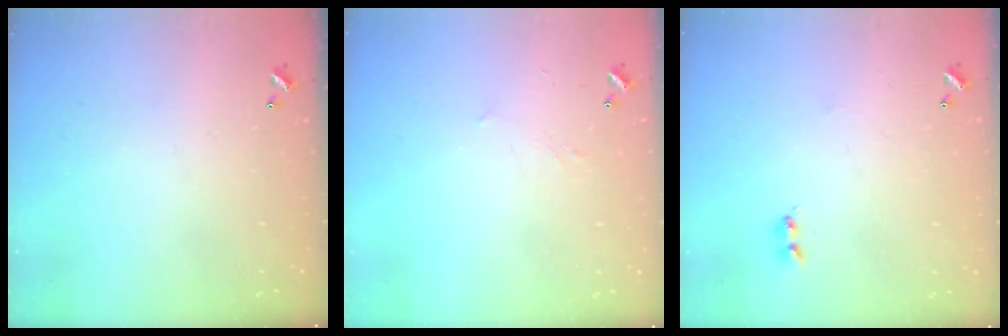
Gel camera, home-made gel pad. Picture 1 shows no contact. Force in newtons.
{"total": 2.9, "press": 2.8, "slide": 0.4}
{"total": 2.2, "press": 2.1, "slide": 0.6}